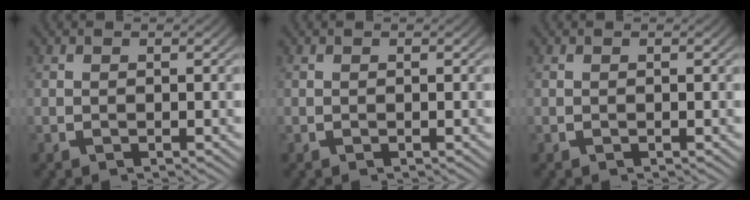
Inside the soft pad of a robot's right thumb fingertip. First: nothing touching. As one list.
[{"total": 0.0}, {"total": 0.0}]